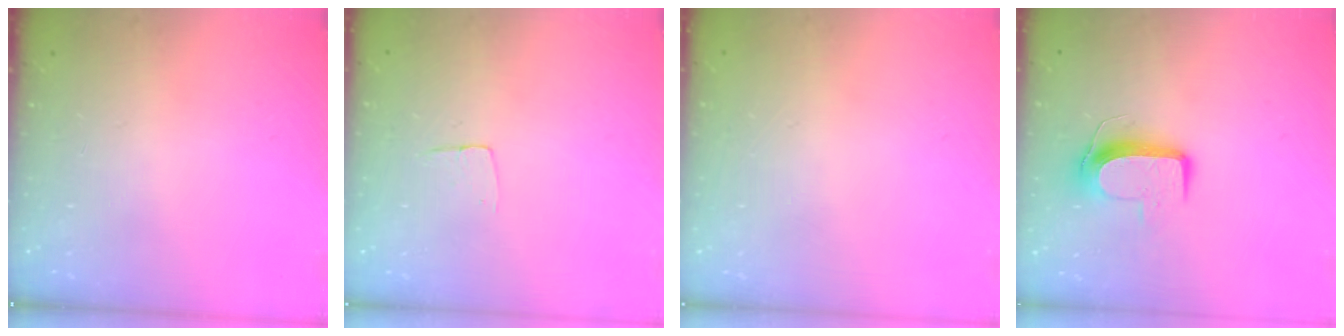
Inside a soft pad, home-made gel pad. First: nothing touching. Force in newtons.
{"total": 3.4, "press": 3.4, "slide": 0.2}
{"total": 0.0}
{"total": 9.1, "press": 9.1, "slide": 0.1}